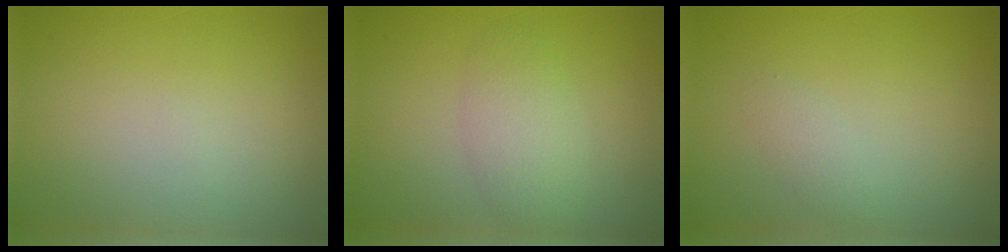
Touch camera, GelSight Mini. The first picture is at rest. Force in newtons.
{"total": 3.0, "press": 3.0, "slide": 0.2}
{"total": 1.0, "press": 1.0, "slide": 0.0}